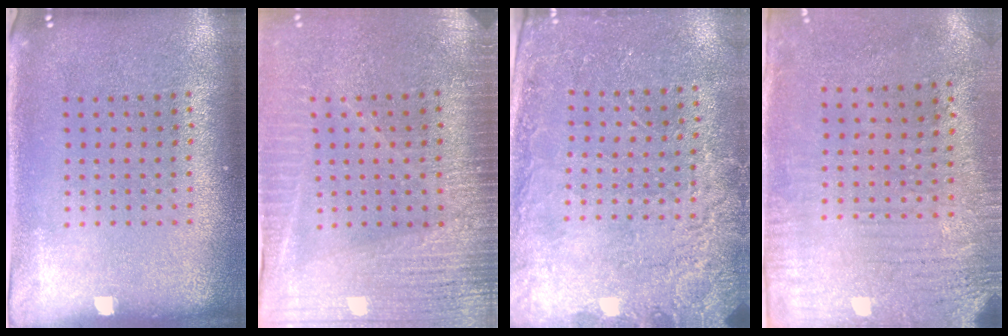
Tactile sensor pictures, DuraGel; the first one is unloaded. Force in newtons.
{"total": 3.4, "press": 3.2, "slide": 1.4}
{"total": 2.5, "press": 2.4, "slide": 0.5}
{"total": 3.1, "press": 2.5, "slide": 1.8}